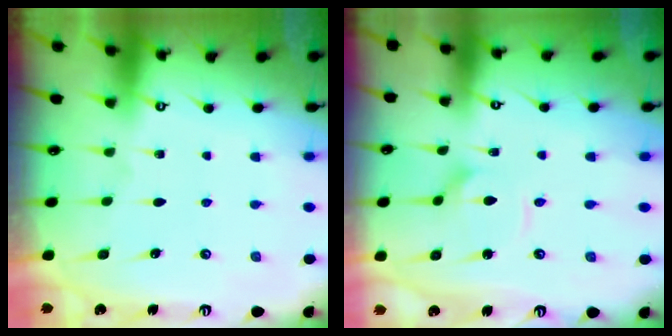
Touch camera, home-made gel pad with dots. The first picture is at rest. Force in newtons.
{"total": 3.2, "press": 3.2, "slide": 0.3}